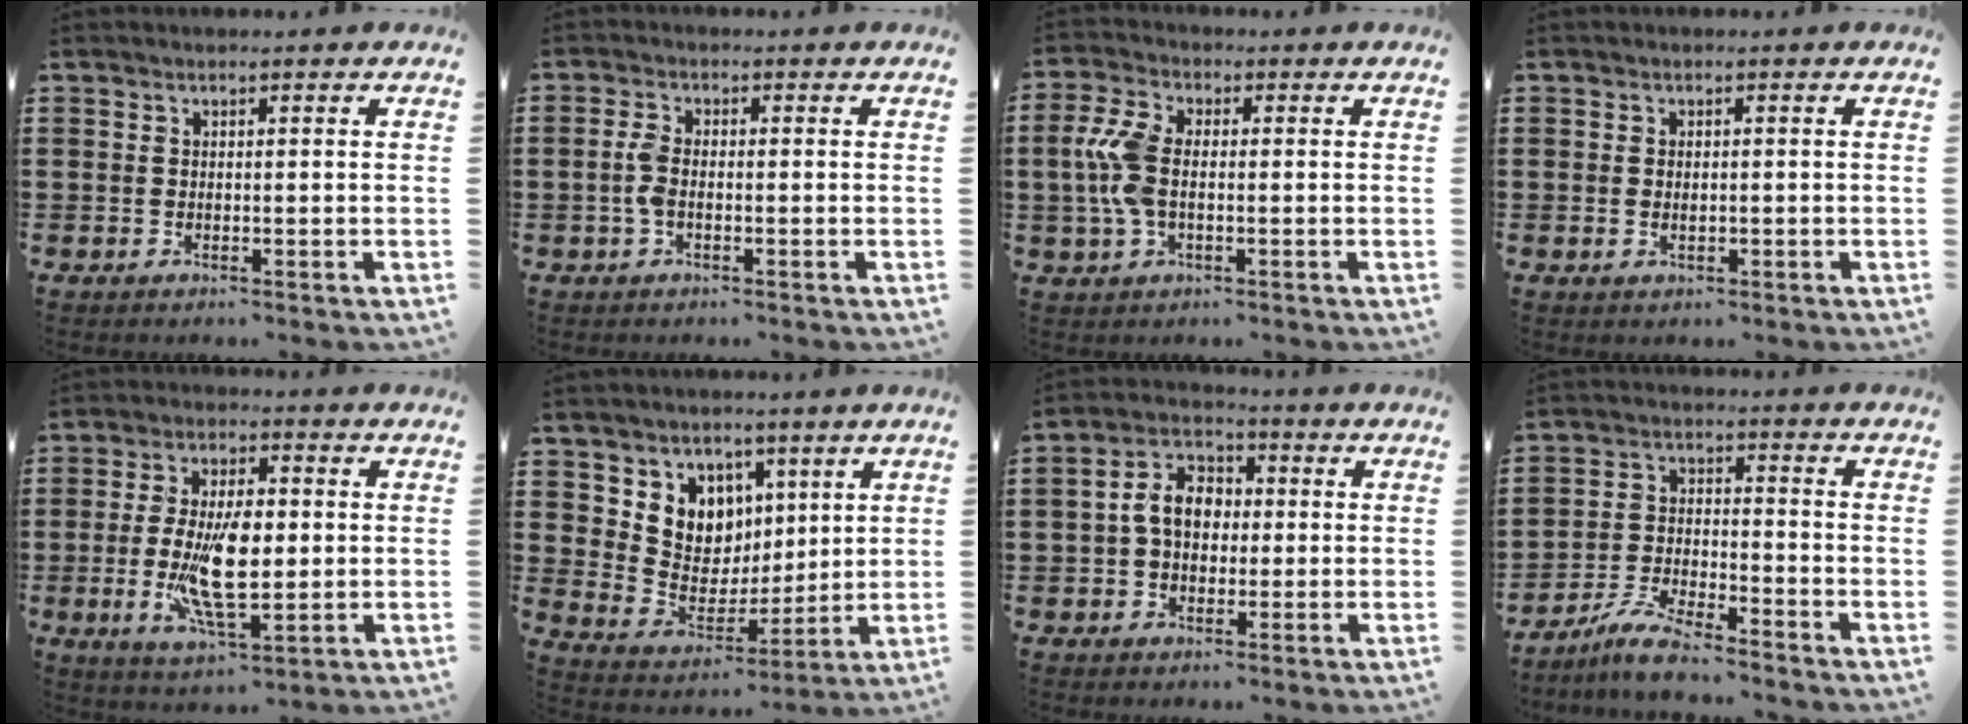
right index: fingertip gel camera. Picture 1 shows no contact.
{"total": 3.1, "force": [-0.6, 1.3, 2.7], "torque": [-0.074, -0.004, -0.018]}
{"total": 7.4, "force": [-0.2, 3.9, 6.2], "torque": [-0.165, -0.005, -0.015]}
{"total": 1.0, "force": [-0.1, 0.6, 0.8], "torque": [-0.016, 0.004, -0.003]}
{"total": 11.2, "force": [-0.6, 4.6, 10.2], "torque": [-0.216, -0.009, -0.013]}
{"total": 7.2, "force": [3.8, 6.1, -0.1], "torque": [-0.035, -0.047, 0.073]}
{"total": 6.6, "force": [0.0, 4.7, 4.6], "torque": [-0.106, 0.014, -0.005]}
{"total": 6.0, "force": [-5.5, 0.7, 2.3], "torque": [-0.059, -0.003, -0.109]}